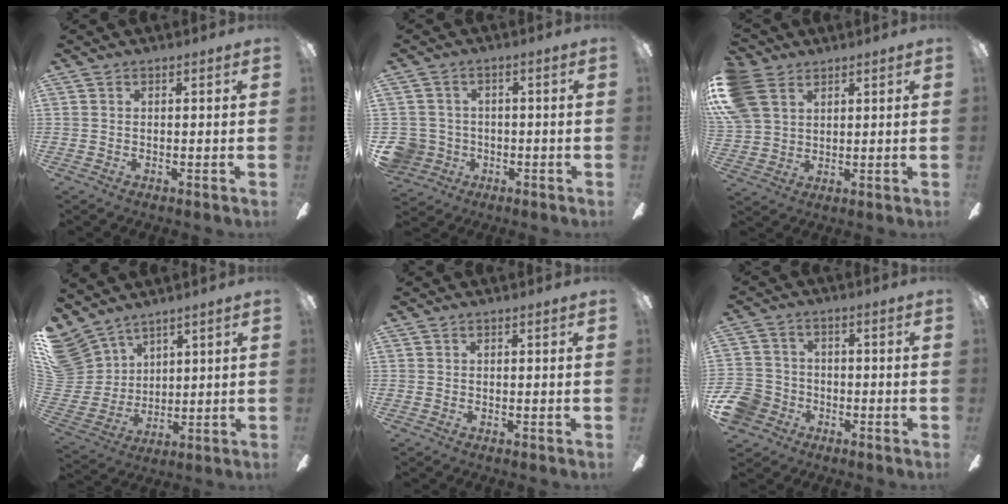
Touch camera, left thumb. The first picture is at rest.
{"total": 6.2, "force": [-1.3, 5.9, 1.2], "torque": [-0.060, 0.010, -0.023]}
{"total": 11.1, "force": [5.2, 8.0, 5.6], "torque": [-0.133, 0.002, 0.103]}
{"total": 11.5, "force": [8.2, 7.7, 2.6], "torque": [-0.102, -0.046, 0.169]}
{"total": 0.0}
{"total": 8.6, "force": [-3.9, 7.1, 3.1], "torque": [-0.093, 0.032, -0.074]}